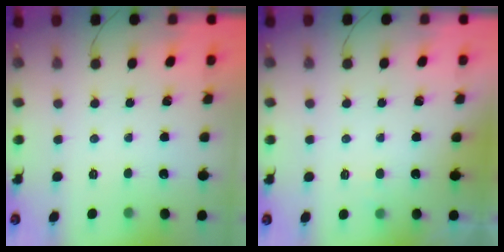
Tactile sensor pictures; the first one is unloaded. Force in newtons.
{"total": 2.3, "press": 2.0, "slide": 1.2}